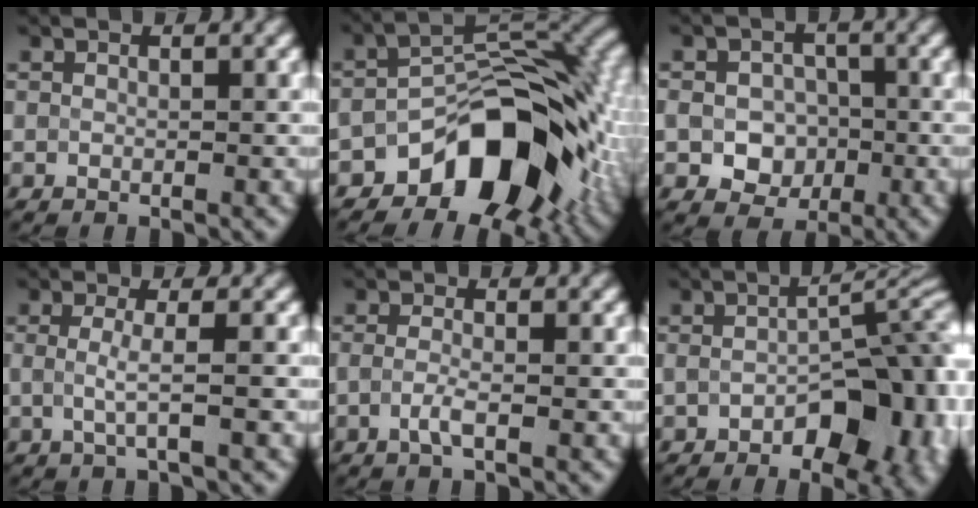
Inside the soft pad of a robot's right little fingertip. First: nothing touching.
{"total": 11.2, "force": [-4.6, 6.4, 7.9], "torque": [-0.099, 0.013, -0.077]}
{"total": 4.5, "force": [-1.2, 3.6, 2.4], "torque": [-0.048, -0.007, -0.019]}
{"total": 2.4, "force": [-0.2, 0.6, 2.4], "torque": [-0.043, -0.008, -0.009]}
{"total": 1.6, "force": [-0.6, 0.4, 1.4], "torque": [-0.029, -0.004, -0.016]}
{"total": 9.4, "force": [-2.3, 4.2, 8.1], "torque": [-0.104, -0.004, -0.034]}